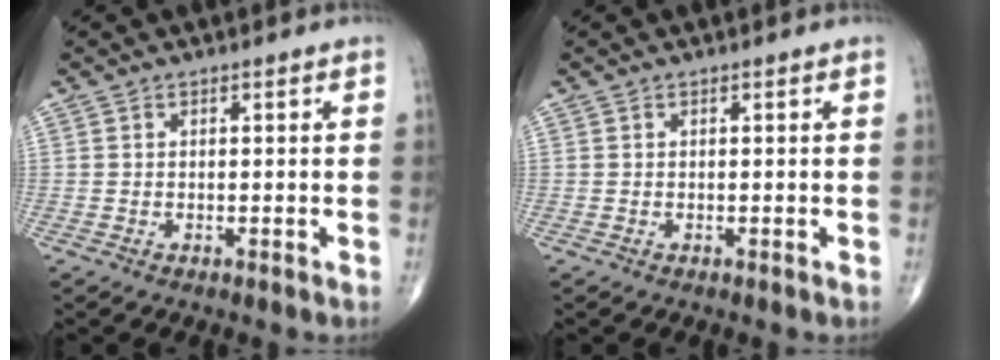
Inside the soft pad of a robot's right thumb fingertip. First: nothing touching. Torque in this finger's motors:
{"motor_torque": [0.04, 0.04, 0.00, 0.00, 0.00]}